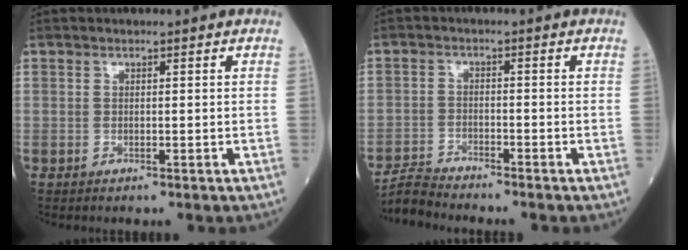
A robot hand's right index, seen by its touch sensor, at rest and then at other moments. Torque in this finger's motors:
{"motor_torque": [-0.23, -0.12, -0.49, -0.21]}